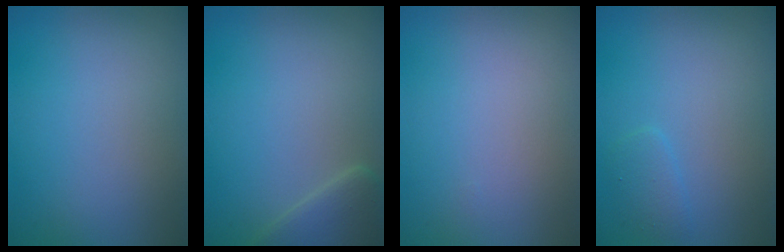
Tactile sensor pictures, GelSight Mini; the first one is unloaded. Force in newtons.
{"total": 2.6, "press": 2.6, "slide": 0.2}
{"total": 0.0}
{"total": 1.1, "press": 1.1, "slide": 0.1}